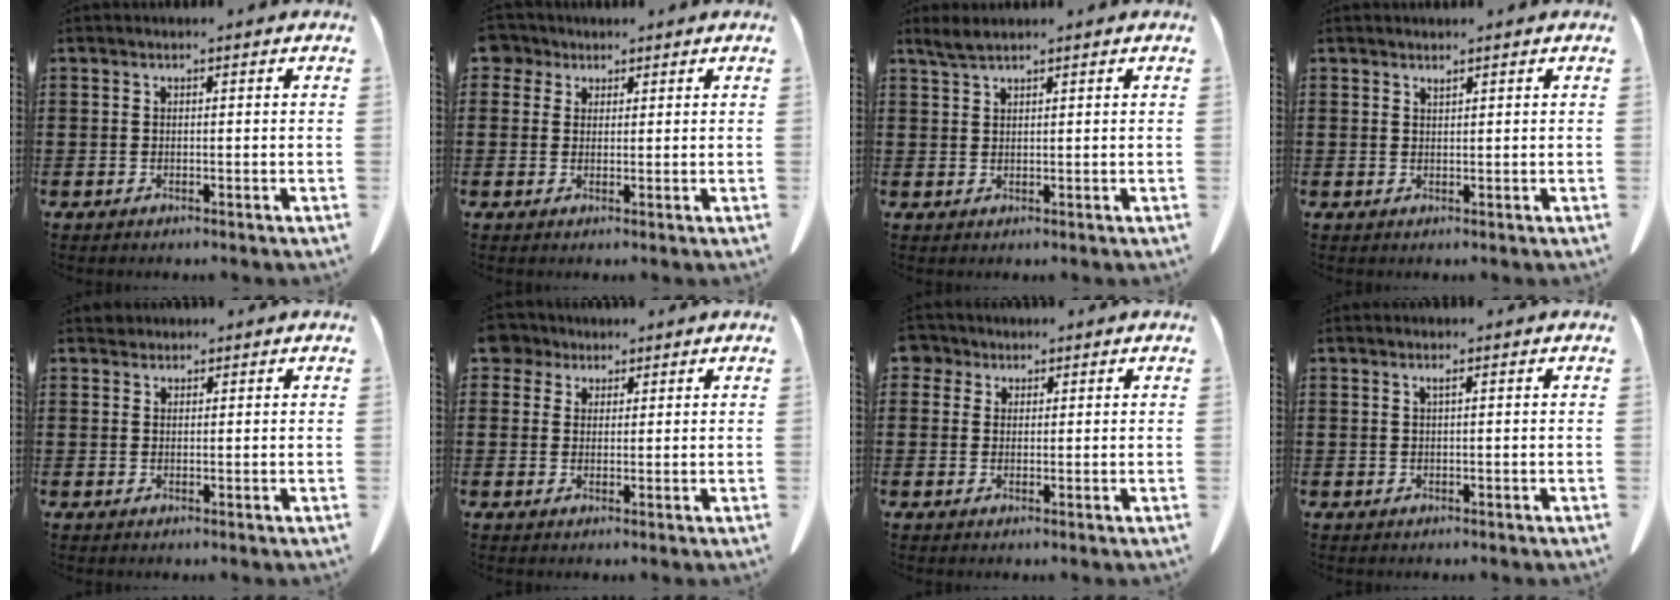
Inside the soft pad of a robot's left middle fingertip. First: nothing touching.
{"total": 2.9, "force": [2.0, 1.9, 0.8], "torque": [-0.017, 0.006, 0.035]}
{"total": 2.0, "force": [1.6, 0.2, 1.1], "torque": [-0.025, 0.001, 0.030]}
{"total": 0.8, "force": [0.8, 0.0, 0.3], "torque": [-0.007, -0.002, 0.016]}
{"total": 1.1, "force": [1.0, 0.5, -0.1], "torque": [-0.002, 0.002, 0.019]}
{"total": 3.5, "force": [2.6, 2.3, 0.9], "torque": [-0.023, 0.009, 0.048]}
{"total": 2.5, "force": [1.7, 1.7, 0.6], "torque": [-0.013, 0.006, 0.029]}
{"total": 0.7, "force": [0.3, -0.1, 0.6], "torque": [-0.011, -0.002, 0.006]}